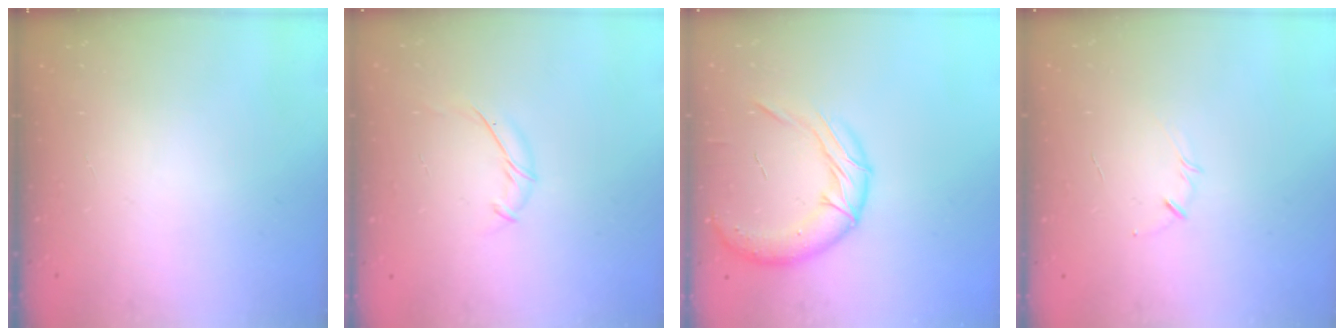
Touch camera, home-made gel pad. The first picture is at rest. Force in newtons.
{"total": 6.6, "press": 6.5, "slide": 1.4}
{"total": 16.1, "press": 15.9, "slide": 2.5}
{"total": 3.1, "press": 3.0, "slide": 0.7}